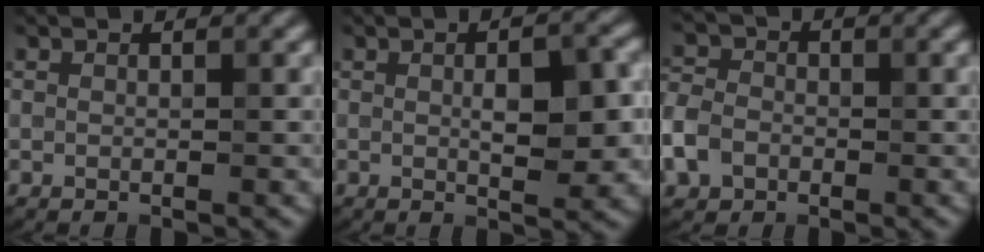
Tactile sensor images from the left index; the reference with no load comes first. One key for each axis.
{"total": 4.6, "fx": 0.2, "fy": 1.6, "fz": 4.3, "tx": -0.069, "ty": 0.000, "tz": 0.006}
{"total": 4.0, "fx": -1.7, "fy": 3.1, "fz": 1.9, "tx": -0.046, "ty": -0.003, "tz": -0.048}